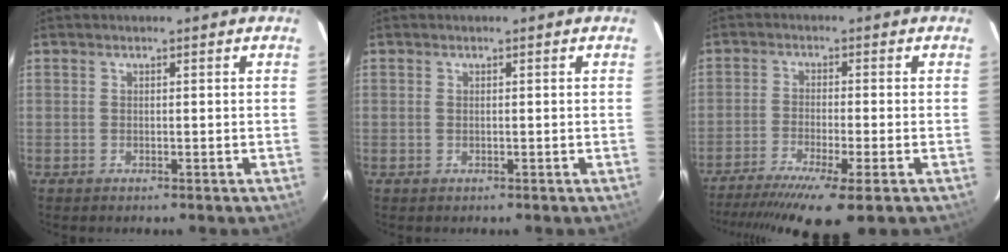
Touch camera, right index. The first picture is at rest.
{"total": 0.0}
{"total": 14.1, "force": [-10.2, 1.0, 9.6], "torque": [-0.195, -0.045, -0.167]}